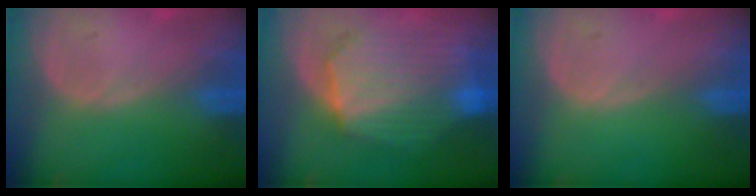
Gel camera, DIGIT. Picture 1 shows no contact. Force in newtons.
{"total": 10.4, "press": 10.4, "slide": 0.8}
{"total": 0.0}